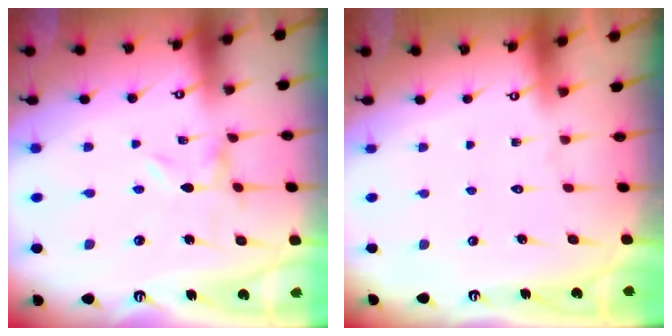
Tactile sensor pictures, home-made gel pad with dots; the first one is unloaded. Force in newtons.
{"total": 1.6, "press": 1.5, "slide": 0.1}